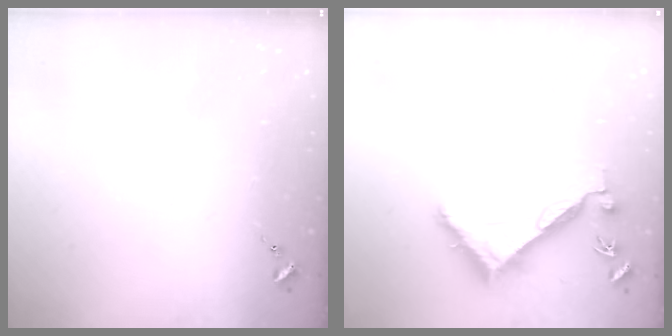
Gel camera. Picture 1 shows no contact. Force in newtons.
{"total": 6.9, "press": 6.9, "slide": 0.3}